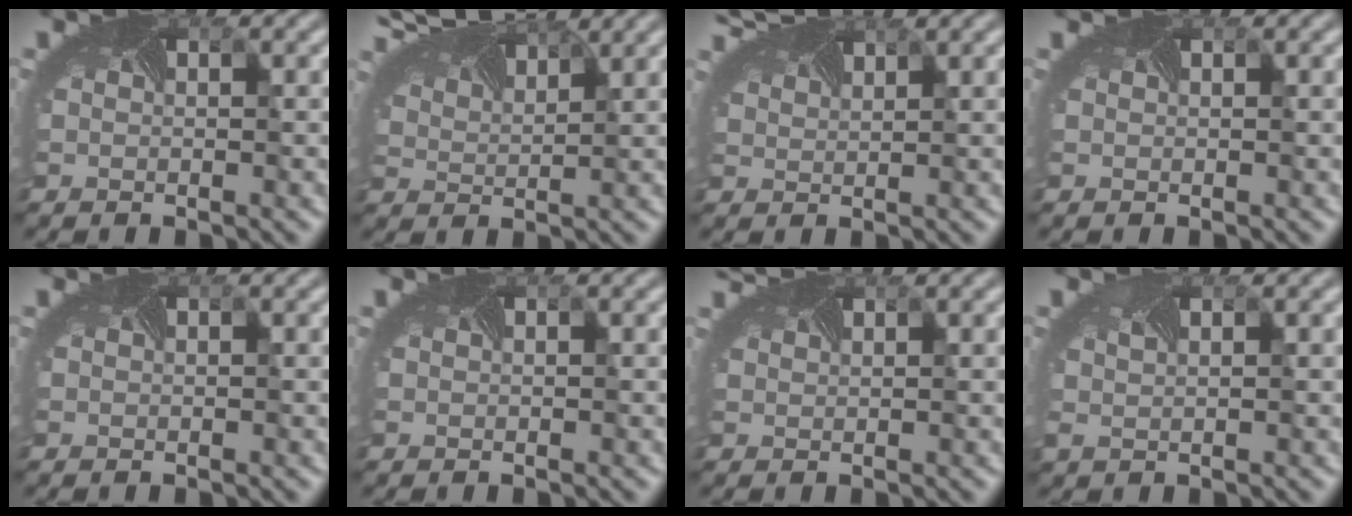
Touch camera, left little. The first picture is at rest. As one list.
[{"total": 6.7, "force": [5.7, 1.9, 2.9], "torque": [-0.071, 0.021, 0.081]}, {"total": 3.4, "force": [3.2, 0.4, 0.9], "torque": [-0.029, 0.011, 0.049]}, {"total": 0.6, "force": [0.6, -0.1, -0.1], "torque": [-0.002, -0.003, 0.005]}, {"total": 0.0}, {"total": 0.0}, {"total": 1.5, "force": [1.4, -0.3, -0.1], "torque": [-0.003, 0.002, 0.022]}, {"total": 0.7, "force": [0.5, 0.1, 0.5], "torque": [-0.013, -0.005, 0.014]}]